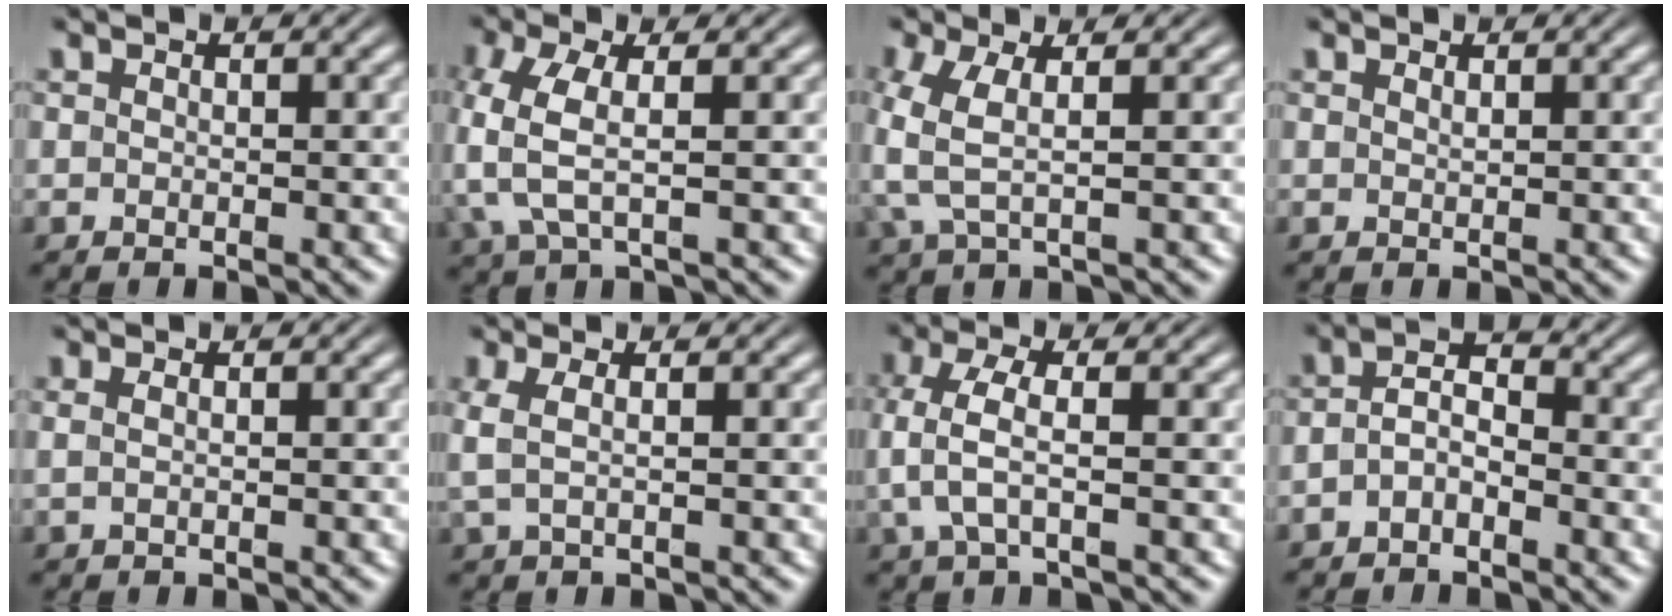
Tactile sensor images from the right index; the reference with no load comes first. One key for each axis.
{"total": 4.3, "fx": 0.2, "fy": 2.1, "fz": 3.7, "tx": -0.108, "ty": -0.017, "tz": 0.013}
{"total": 3.8, "fx": 0.2, "fy": 2.0, "fz": 3.2, "tx": -0.090, "ty": -0.015, "tz": 0.012}
{"total": 0.8, "fx": 0.4, "fy": -0.7, "fz": 0.0, "tx": 0.002, "ty": -0.007, "tz": 0.012}
{"total": 0.9, "fx": 0.4, "fy": -0.3, "fz": 0.8, "tx": -0.016, "ty": -0.002, "tz": 0.011}
{"total": 2.4, "fx": 0.5, "fy": 1.0, "fz": 2.1, "tx": -0.053, "ty": -0.001, "tz": 0.011}
{"total": 4.7, "fx": 0.2, "fy": 2.4, "fz": 4.0, "tx": -0.103, "ty": -0.008, "tz": 0.006}
{"total": 3.2, "fx": -0.9, "fy": 1.9, "fz": 2.4, "tx": -0.036, "ty": -0.003, "tz": -0.022}